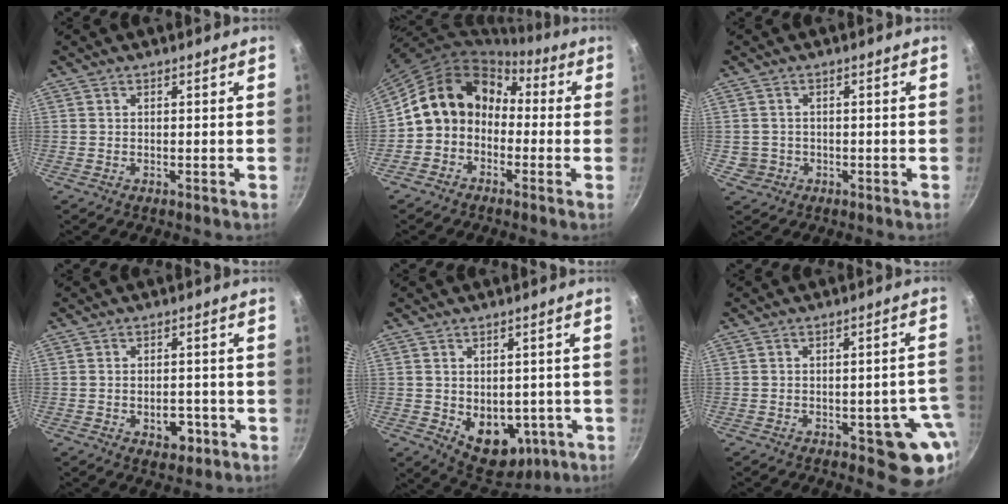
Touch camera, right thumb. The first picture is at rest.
{"total": 12.4, "force": [-0.9, 10.3, 6.8], "torque": [-0.085, 0.054, -0.036]}
{"total": 2.7, "force": [-0.5, 2.6, 0.3], "torque": [0.004, 0.011, 0.003]}
{"total": 5.0, "force": [-1.9, 3.2, 3.3], "torque": [-0.025, 0.011, -0.022]}
{"total": 11.4, "force": [-2.5, 8.0, 7.7], "torque": [-0.064, -0.007, -0.012]}
{"total": 10.6, "force": [-3.4, 5.3, 8.5], "torque": [-0.034, 0.022, -0.038]}